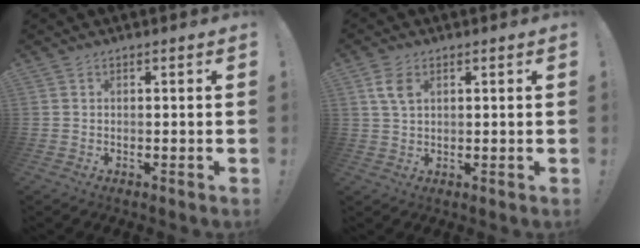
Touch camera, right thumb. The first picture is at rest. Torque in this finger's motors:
{"motor_torque": [-0.01, 0.12, 0.07, 0.02, 0.04]}